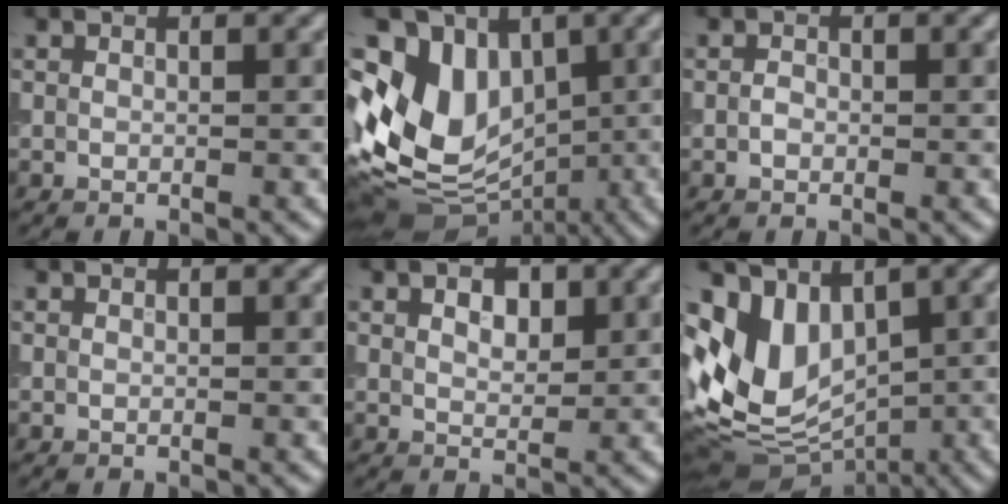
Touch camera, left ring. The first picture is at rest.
{"total": 11.1, "force": [-0.2, 8.7, 7.0], "torque": [-0.133, 0.011, -0.015]}
{"total": 0.8, "force": [-0.2, 0.6, 0.5], "torque": [-0.010, 0.001, -0.007]}
{"total": 0.0}
{"total": 2.6, "force": [1.2, 1.5, 1.8], "torque": [-0.028, 0.002, 0.021]}
{"total": 7.1, "force": [0.5, 5.3, 4.7], "torque": [-0.092, -0.011, 0.006]}